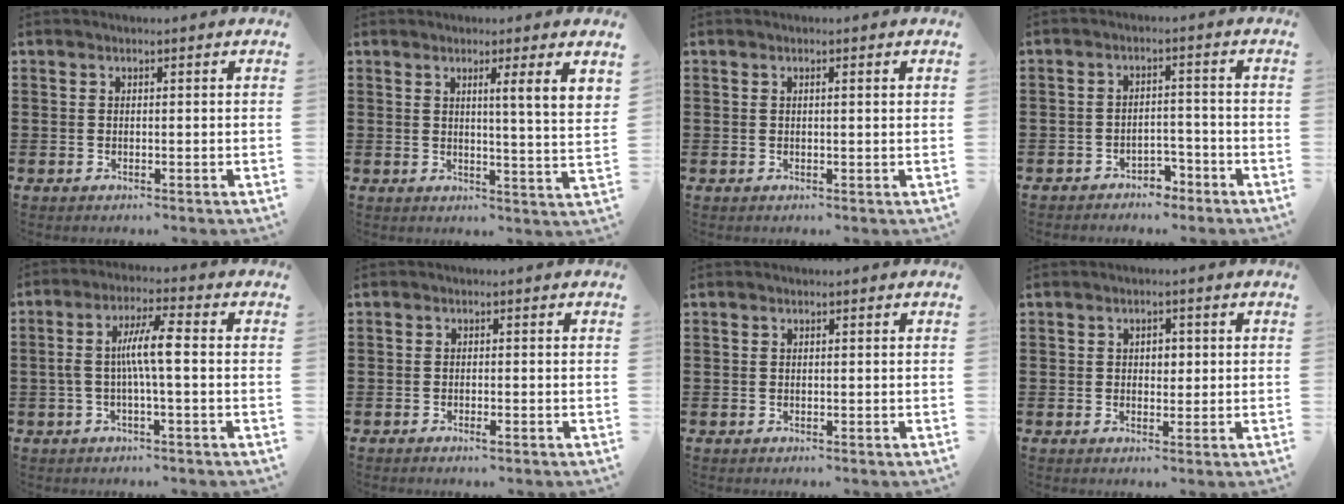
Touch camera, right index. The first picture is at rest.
{"total": 4.2, "force": [2.4, -1.1, 3.3], "torque": [-0.055, -0.019, 0.035]}
{"total": 0.7, "force": [0.2, -0.1, 0.6], "torque": [-0.012, -0.001, 0.003]}
{"total": 3.0, "force": [-2.7, 1.2, 0.6], "torque": [-0.016, 0.007, -0.056]}
{"total": 6.8, "force": [-0.4, 1.1, 6.7], "torque": [-0.138, 0.001, -0.017]}
{"total": 0.9, "force": [-0.7, 0.1, 0.5], "torque": [-0.013, -0.004, -0.013]}
{"total": 0.0}
{"total": 1.9, "force": [0.2, 1.3, 1.3], "torque": [-0.019, 0.006, -0.001]}